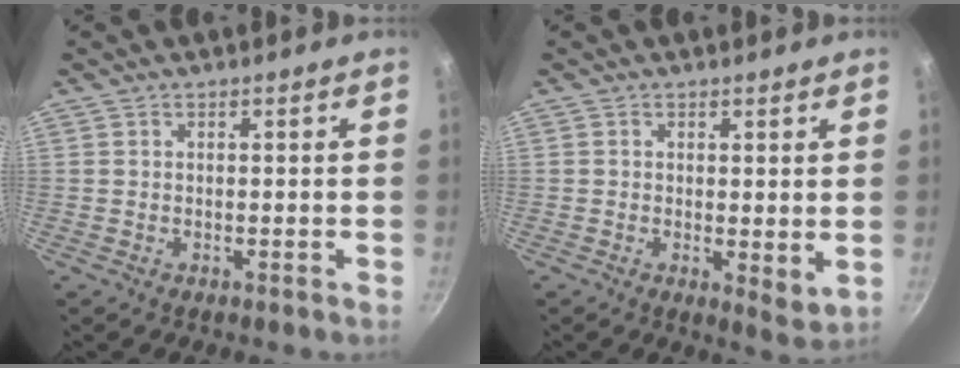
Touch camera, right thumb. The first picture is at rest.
{"total": 4.1, "force": [0.5, 1.8, 3.6], "torque": [-0.052, -0.015, 0.009]}